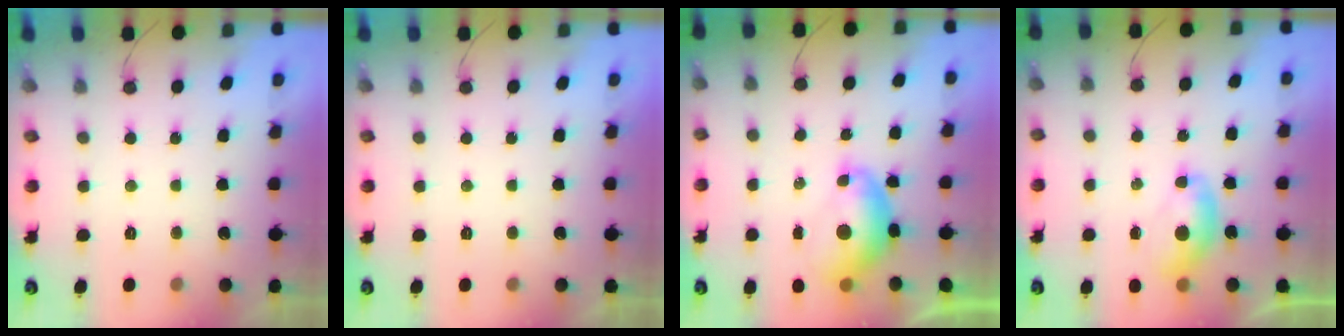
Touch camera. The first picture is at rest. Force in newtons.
{"total": 0.0}
{"total": 7.6, "press": 7.6, "slide": 1.0}
{"total": 6.3, "press": 6.3, "slide": 1.0}